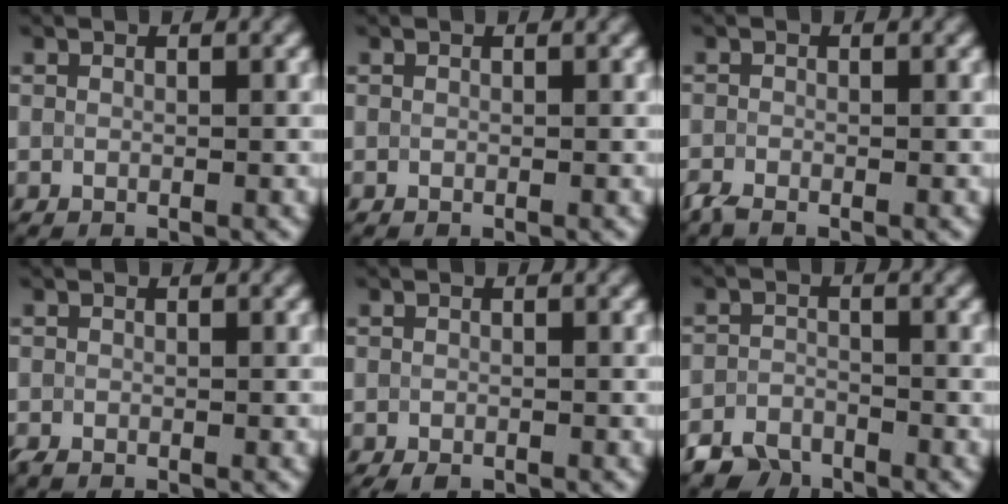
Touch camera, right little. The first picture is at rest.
{"total": 0.0}
{"total": 1.1, "force": [-1.0, 0.1, 0.5], "torque": [-0.011, -0.007, -0.024]}
{"total": 0.5, "force": [-0.5, 0.0, 0.2], "torque": [-0.006, -0.002, -0.008]}
{"total": 1.2, "force": [-1.1, 0.3, 0.6], "torque": [-0.014, -0.007, -0.017]}
{"total": 2.8, "force": [-2.6, 1.1, 0.2], "torque": [-0.001, -0.003, -0.056]}